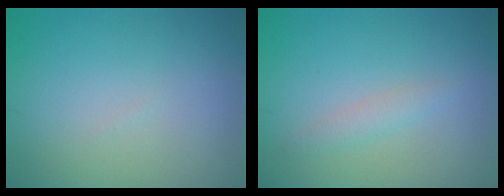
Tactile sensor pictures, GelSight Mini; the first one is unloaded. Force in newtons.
{"total": 1.3, "press": 1.3, "slide": 0.0}